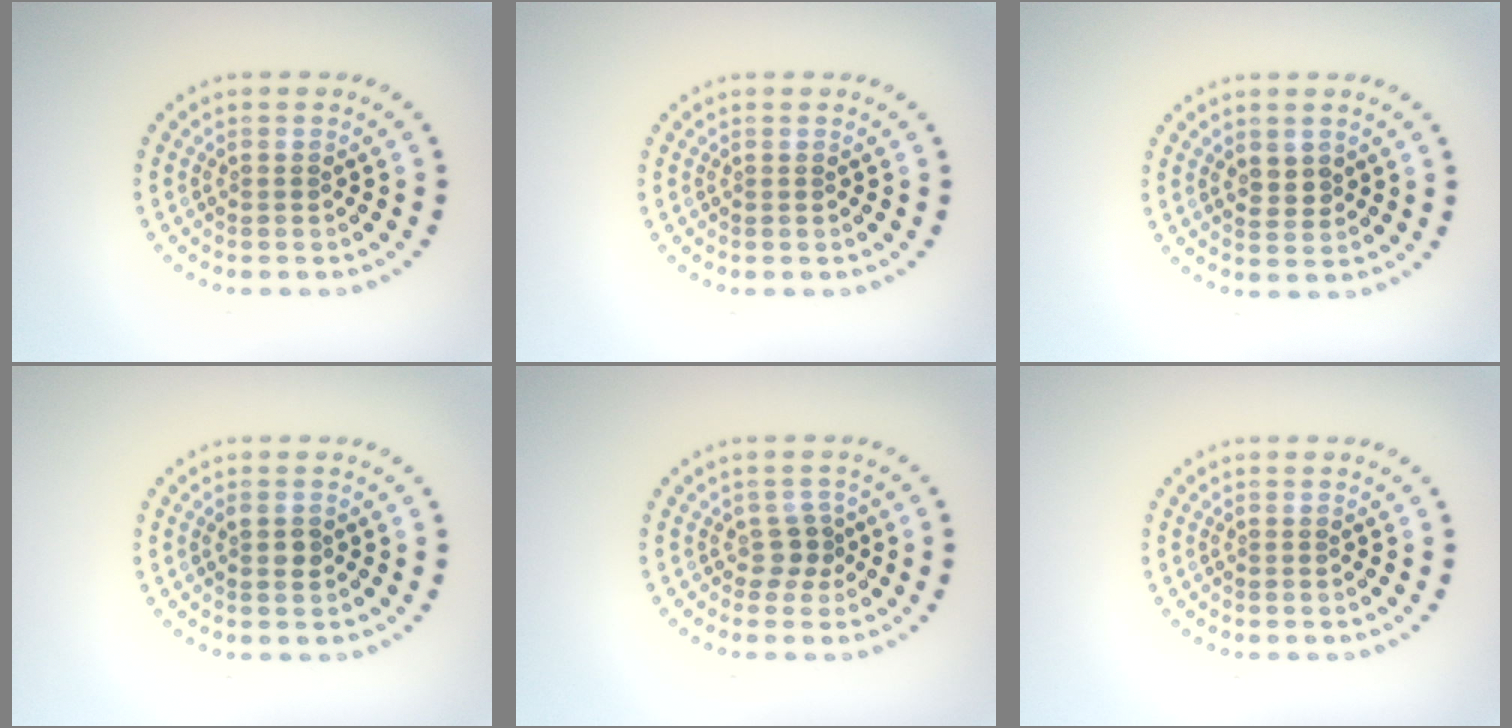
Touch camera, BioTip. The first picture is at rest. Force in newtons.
{"total": 0.0}
{"total": 1.3, "press": 1.2, "slide": 0.5}
{"total": 1.1, "press": 1.1, "slide": 0.2}
{"total": 1.6, "press": 1.1, "slide": 1.2}
{"total": 0.0}